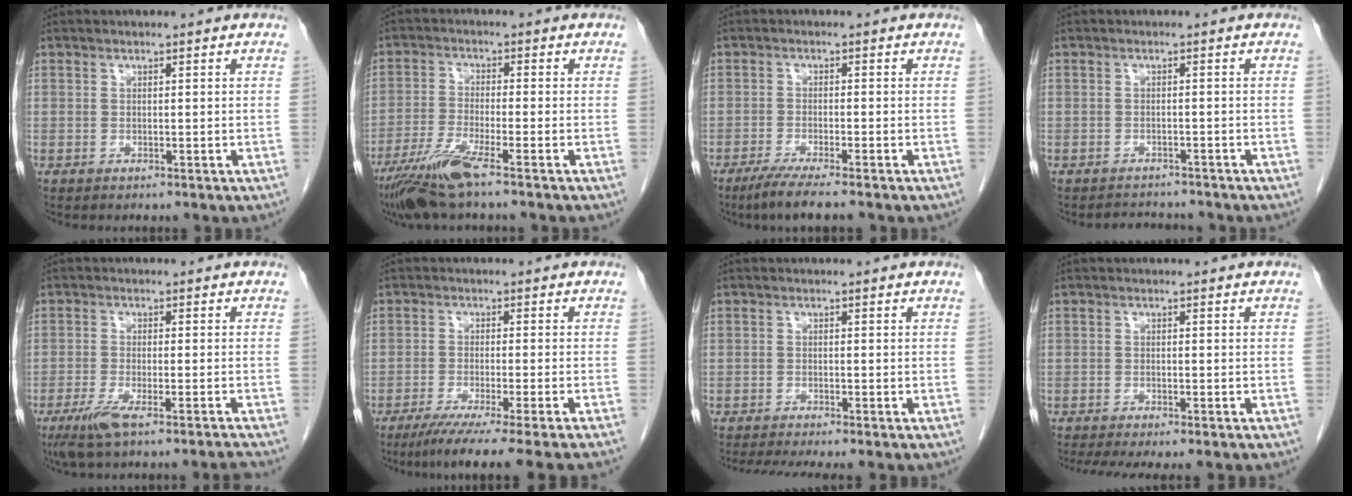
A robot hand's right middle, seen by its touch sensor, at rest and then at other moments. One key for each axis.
{"total": 7.8, "fx": -5.3, "fy": -0.3, "fz": 5.7, "tx": -0.116, "ty": -0.025, "tz": -0.105}
{"total": 5.8, "fx": -4.4, "fy": -0.3, "fz": 3.7, "tx": -0.064, "ty": -0.016, "tz": -0.075}
{"total": 3.2, "fx": -3.1, "fy": 0.8, "fz": -0.1, "tx": 0.004, "ty": -0.004, "tz": -0.046}
{"total": 7.2, "fx": -5.7, "fy": -0.7, "fz": 4.4, "tx": -0.069, "ty": -0.020, "tz": -0.099}
{"total": 13.2, "fx": -10.7, "fy": -2.6, "fz": 7.2, "tx": -0.077, "ty": -0.047, "tz": -0.156}
{"total": 5.9, "fx": -5.1, "fy": -0.4, "fz": 3.0, "tx": -0.041, "ty": -0.013, "tz": -0.083}
{"total": 7.3, "fx": -6.1, "fy": 0.4, "fz": 4.0, "tx": -0.050, "ty": -0.012, "tz": -0.094}